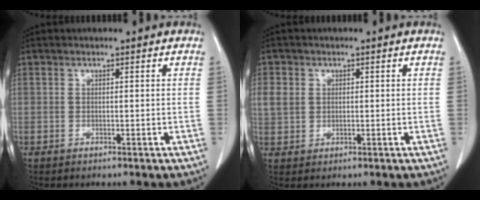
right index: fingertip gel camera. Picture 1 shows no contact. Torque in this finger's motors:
{"motor_torque": [0.31, 0.28, 0.20, 0.08]}